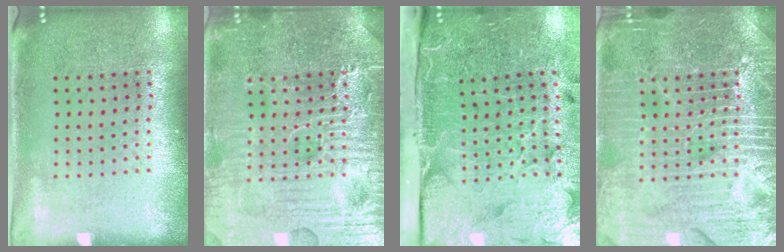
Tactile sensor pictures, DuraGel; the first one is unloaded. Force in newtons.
{"total": 7.9, "press": 7.8, "slide": 0.9}
{"total": 5.2, "press": 4.0, "slide": 3.3}
{"total": 6.8, "press": 6.7, "slide": 0.8}